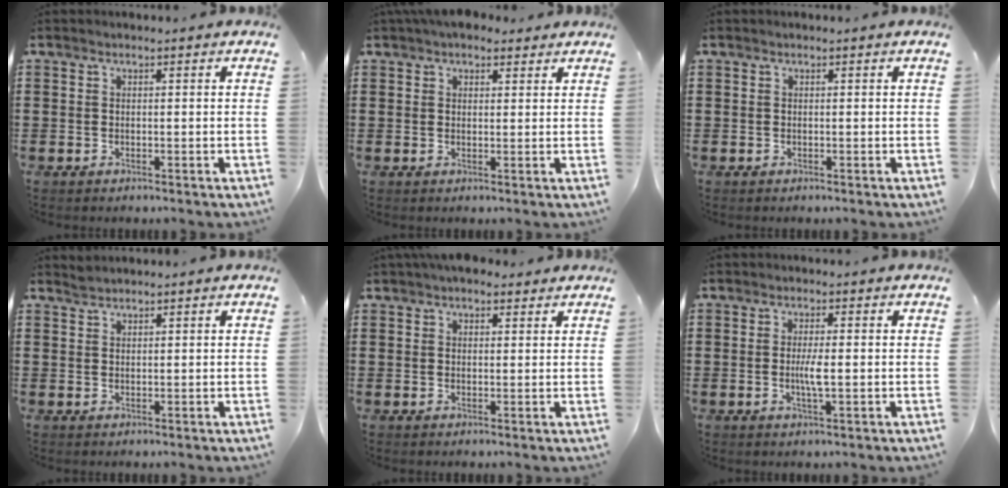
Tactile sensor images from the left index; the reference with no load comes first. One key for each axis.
{"total": 3.3, "fx": 2.7, "fy": 1.4, "fz": 1.2, "tx": -0.031, "ty": 0.003, "tz": 0.051}
{"total": 0.0}
{"total": 1.1, "fx": 1.1, "fy": 0.1, "fz": 0.1, "tx": -0.004, "ty": -0.001, "tz": 0.022}
{"total": 2.8, "fx": 2.2, "fy": 1.3, "fz": 1.0, "tx": -0.026, "ty": 0.005, "tz": 0.041}
{"total": 3.1, "fx": -0.3, "fy": 0.4, "fz": 3.1, "tx": -0.064, "ty": -0.005, "tz": -0.009}